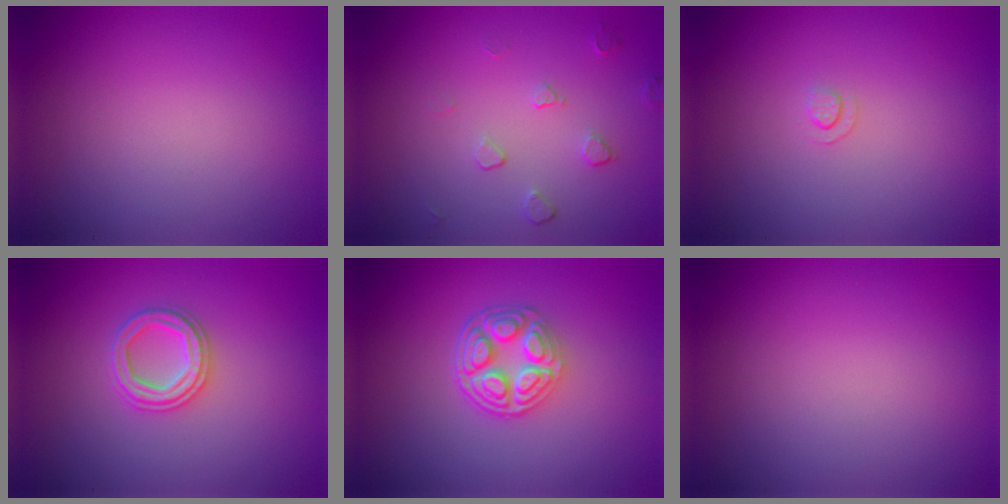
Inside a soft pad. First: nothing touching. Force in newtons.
{"total": 1.5, "press": 0.9, "slide": 1.1}
{"total": 0.6, "press": 0.3, "slide": 0.6}
{"total": 2.4, "press": 2.4, "slide": 0.3}
{"total": 4.7, "press": 3.7, "slide": 2.8}
{"total": 0.0}